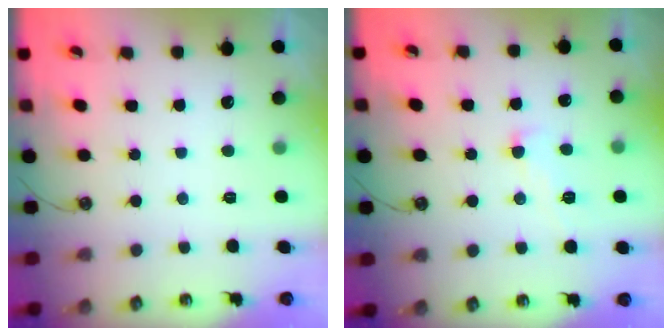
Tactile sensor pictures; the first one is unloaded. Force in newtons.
{"total": 1.0, "press": 0.7, "slide": 0.7}